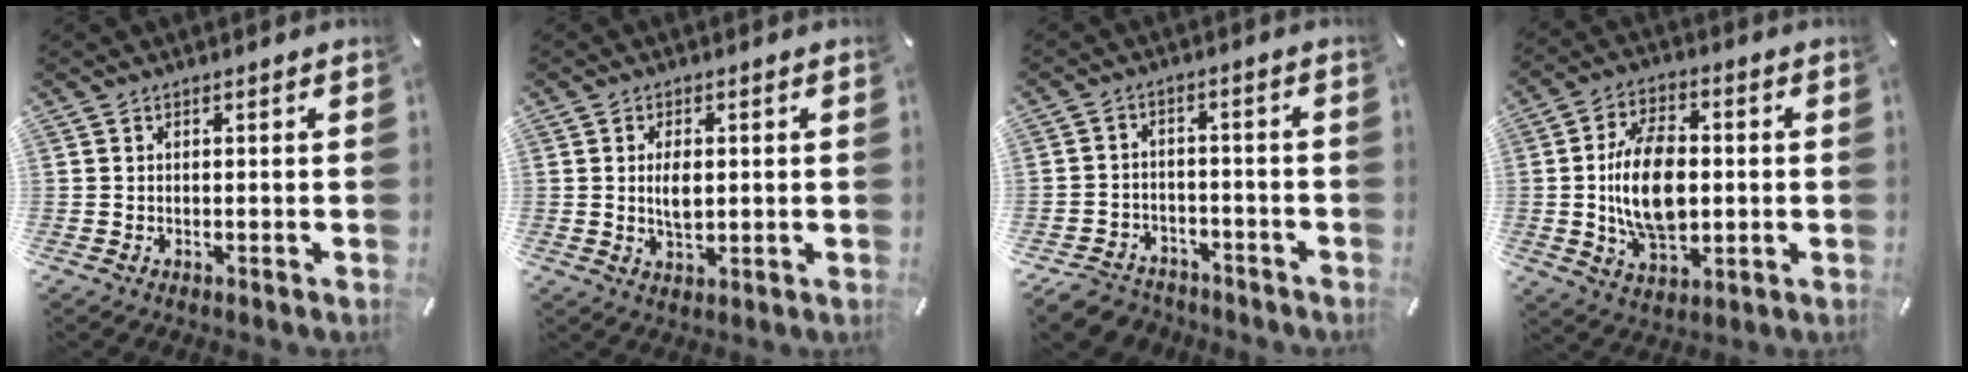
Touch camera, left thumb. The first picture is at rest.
{"total": 4.7, "force": [0.5, 2.6, 3.9], "torque": [-0.071, -0.004, 0.003]}
{"total": 5.7, "force": [-4.4, 3.3, 1.3], "torque": [-0.032, 0.021, -0.086]}
{"total": 14.7, "force": [-0.4, 9.0, 11.6], "torque": [-0.231, -0.003, -0.011]}